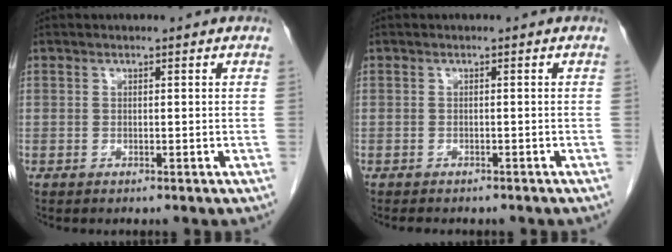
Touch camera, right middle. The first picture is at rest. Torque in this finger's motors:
{"motor_torque": [0.38, -0.25, 0.02, 0.03]}